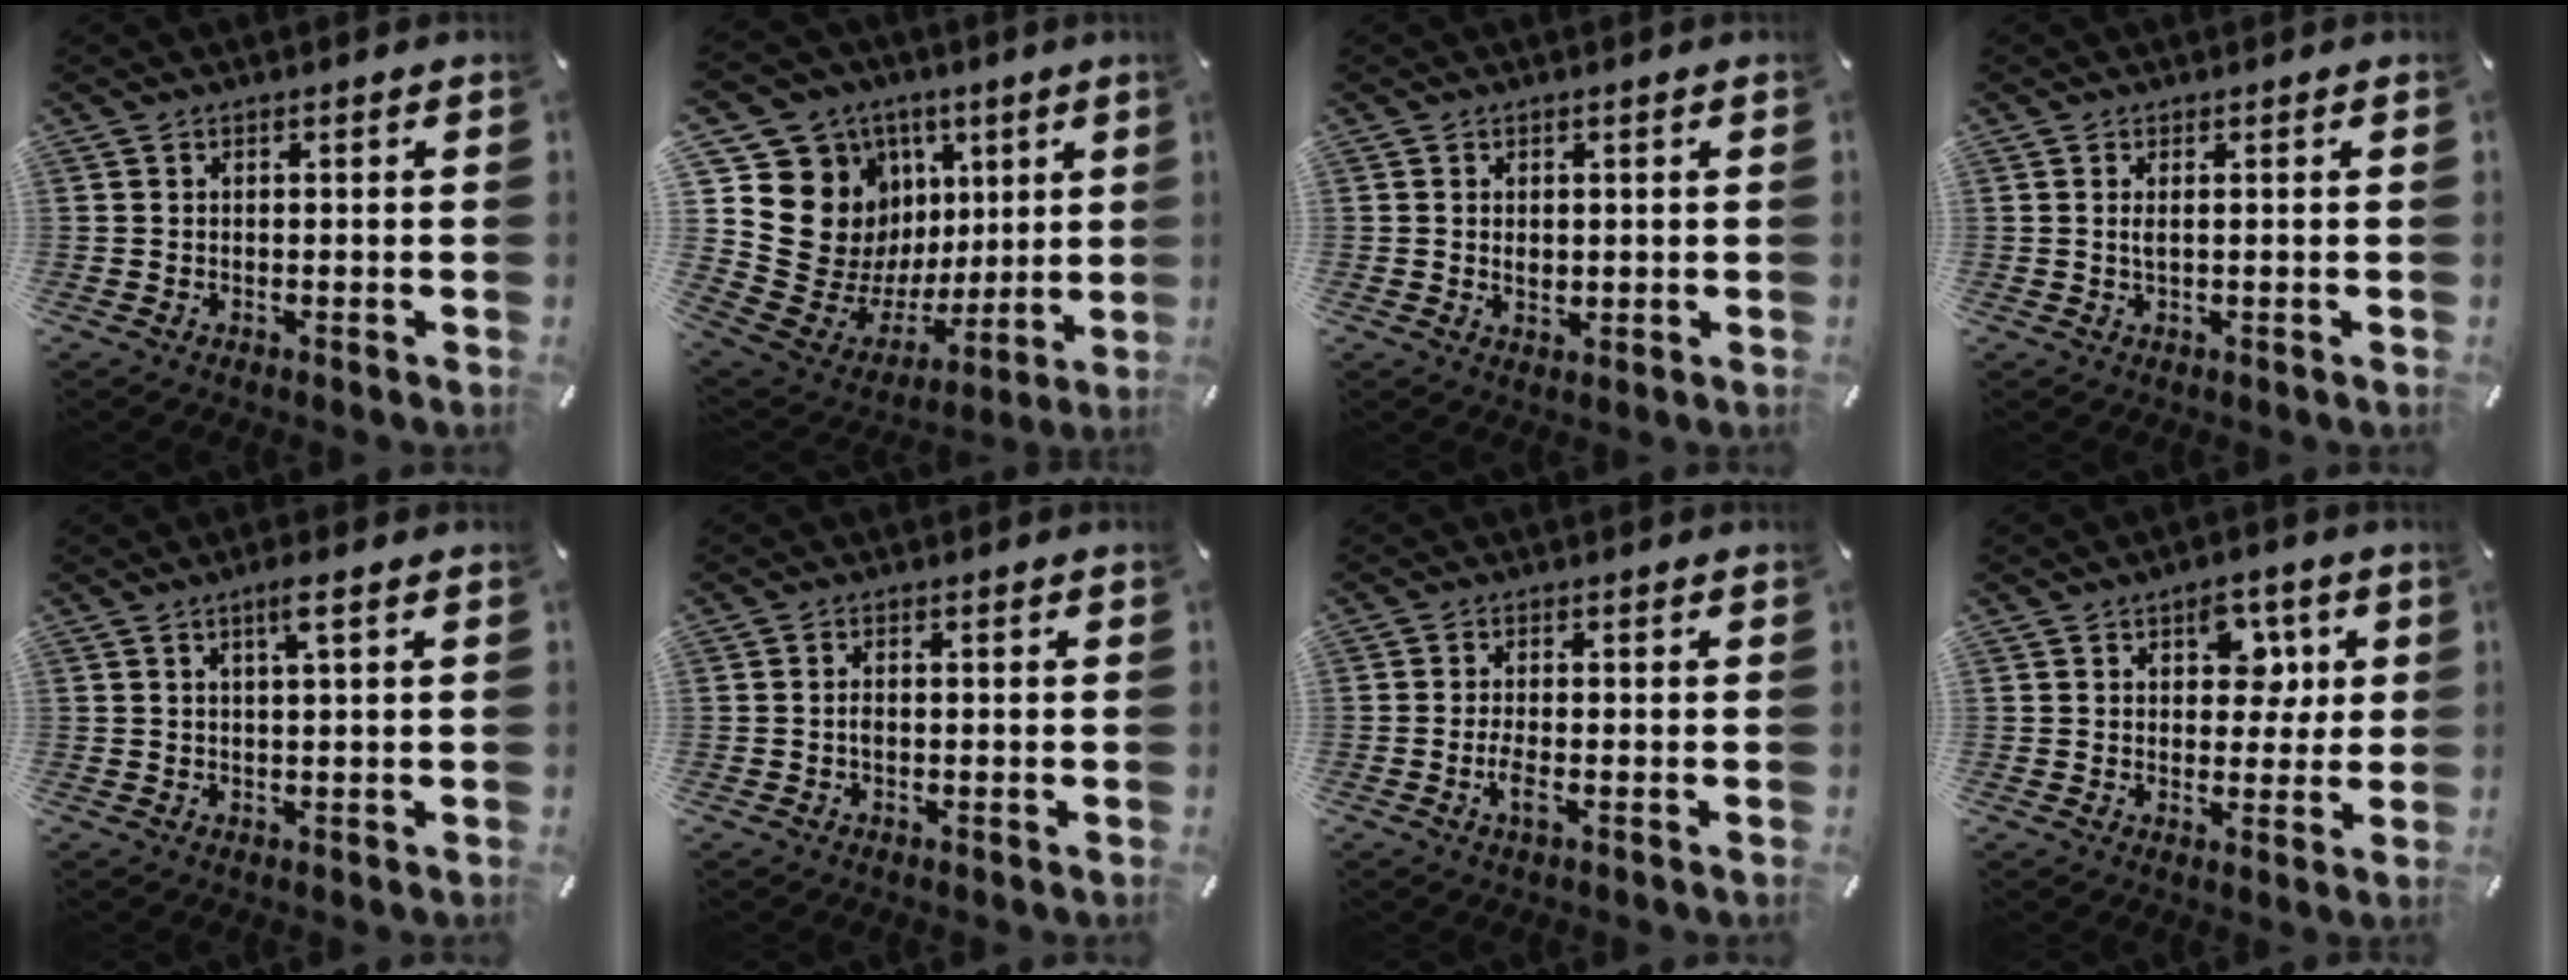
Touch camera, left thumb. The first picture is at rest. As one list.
[{"total": 17.7, "force": [4.7, 16.3, 5.0], "torque": [-0.070, -0.056, 0.131]}, {"total": 2.3, "force": [0.4, 1.7, 1.6], "torque": [-0.025, 0.002, 0.005]}, {"total": 1.5, "force": [0.3, 0.3, 1.5], "torque": [-0.030, -0.001, 0.004]}, {"total": 3.6, "force": [1.8, 0.1, 3.1], "torque": [-0.063, 0.001, 0.028]}, {"total": 1.2, "force": [-0.3, 0.7, 0.9], "torque": [-0.017, 0.002, -0.006]}, {"total": 3.1, "force": [-1.0, 0.9, 2.9], "torque": [-0.069, -0.005, -0.023]}, {"total": 7.8, "force": [2.9, 5.5, 4.7], "torque": [-0.043, -0.007, 0.041]}]